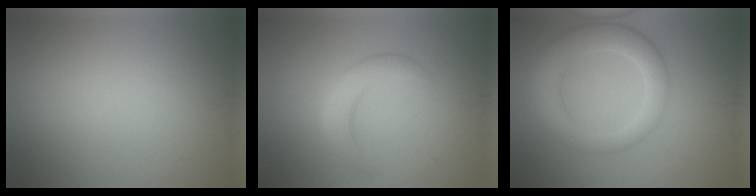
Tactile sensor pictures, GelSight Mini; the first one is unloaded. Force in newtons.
{"total": 3.5, "press": 3.5, "slide": 0.1}
{"total": 5.7, "press": 5.7, "slide": 0.4}